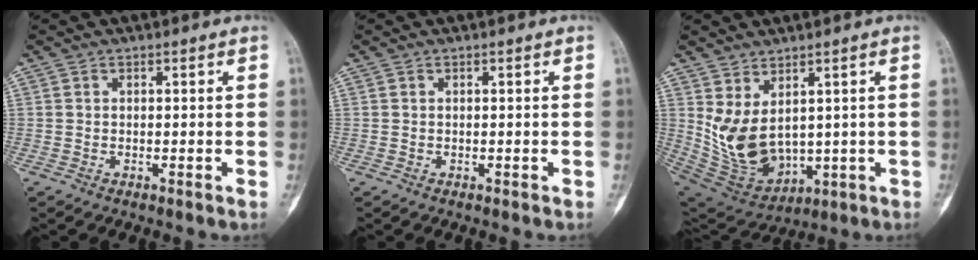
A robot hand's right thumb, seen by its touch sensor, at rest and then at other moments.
{"total": 0.0}
{"total": 12.5, "force": [2.1, 7.8, 9.5], "torque": [-0.154, -0.023, 0.074]}